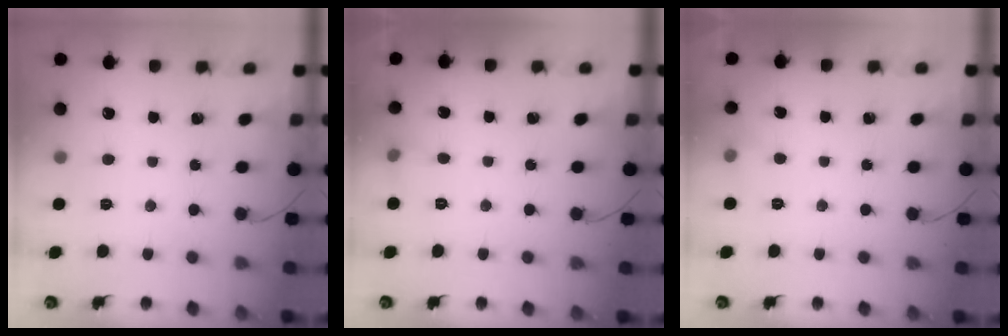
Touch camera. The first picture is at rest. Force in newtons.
{"total": 4.9, "press": 4.6, "slide": 1.5}
{"total": 4.3, "press": 4.0, "slide": 1.6}